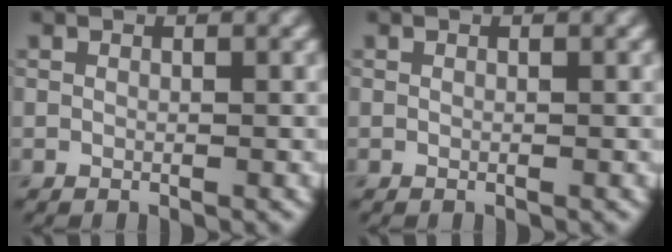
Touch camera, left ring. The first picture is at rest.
{"total": 0.0}